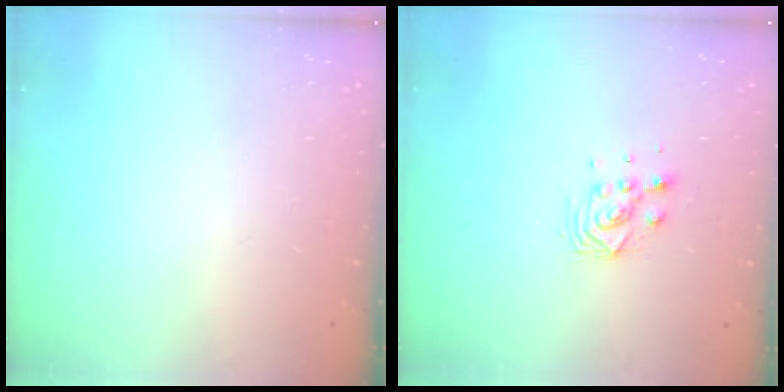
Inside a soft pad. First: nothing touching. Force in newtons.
{"total": 6.2, "press": 6.2, "slide": 0.2}